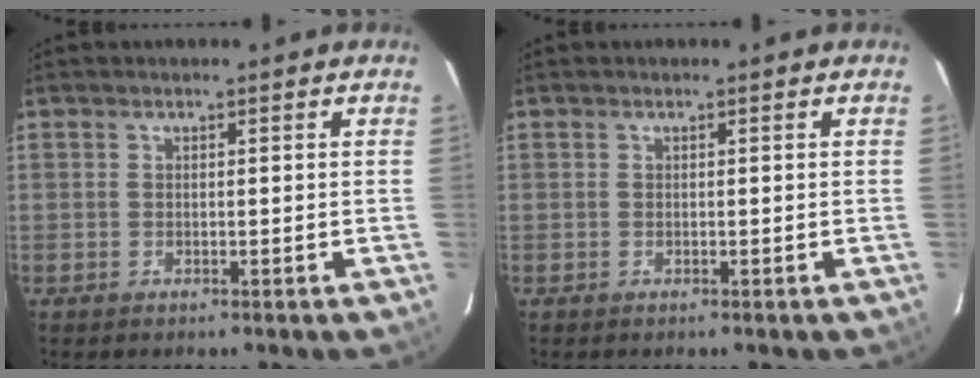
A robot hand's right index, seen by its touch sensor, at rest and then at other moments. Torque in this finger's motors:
{"motor_torque": [0.00, 0.00, 0.00, 0.01]}